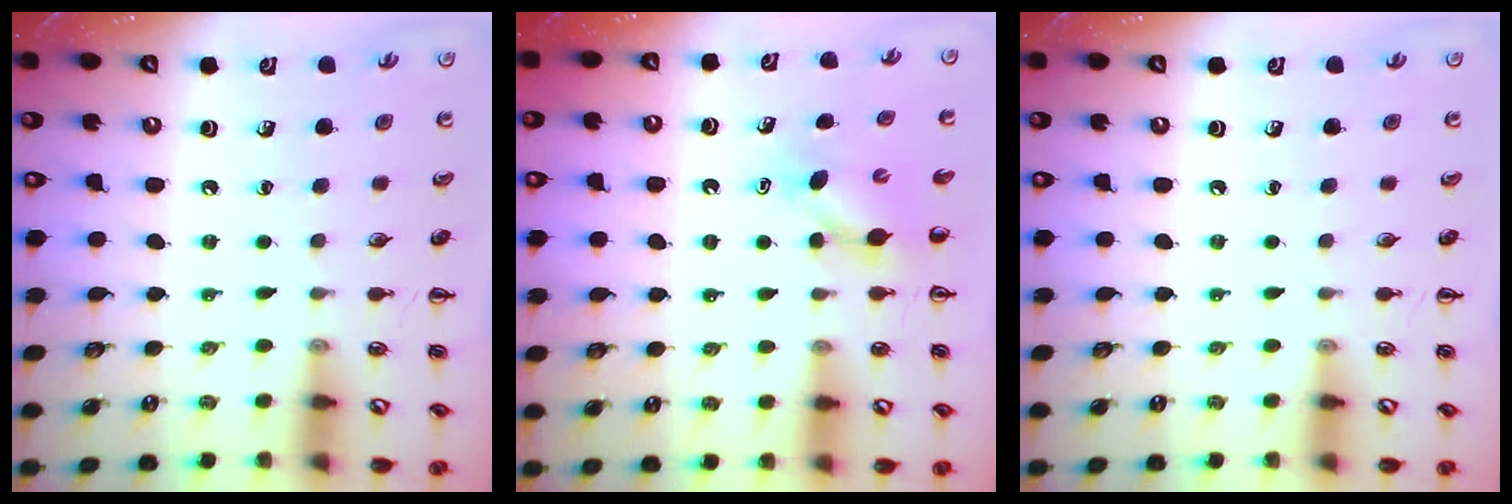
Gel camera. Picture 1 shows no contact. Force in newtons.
{"total": 4.2, "press": 4.2, "slide": 0.3}
{"total": 0.0}